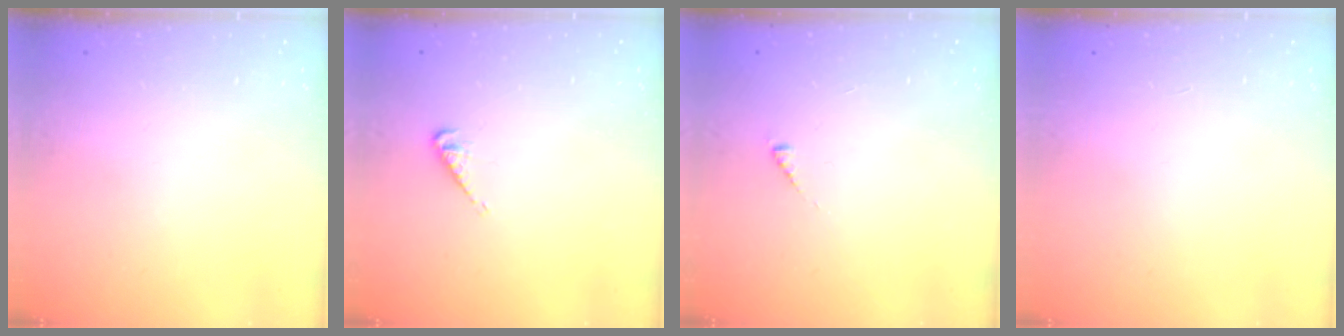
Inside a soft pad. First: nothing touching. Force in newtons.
{"total": 3.4, "press": 3.4, "slide": 0.6}
{"total": 2.0, "press": 2.0, "slide": 0.3}
{"total": 0.0}